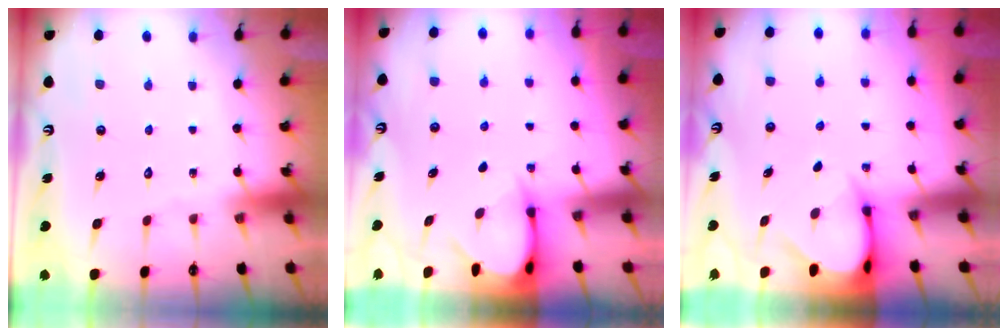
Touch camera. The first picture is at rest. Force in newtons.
{"total": 3.4, "press": 3.4, "slide": 0.3}
{"total": 3.4, "press": 3.4, "slide": 0.3}